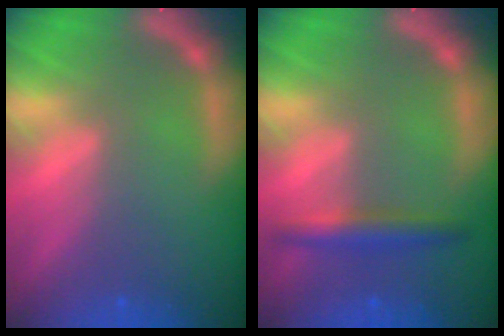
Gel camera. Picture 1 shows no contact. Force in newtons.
{"total": 3.0}